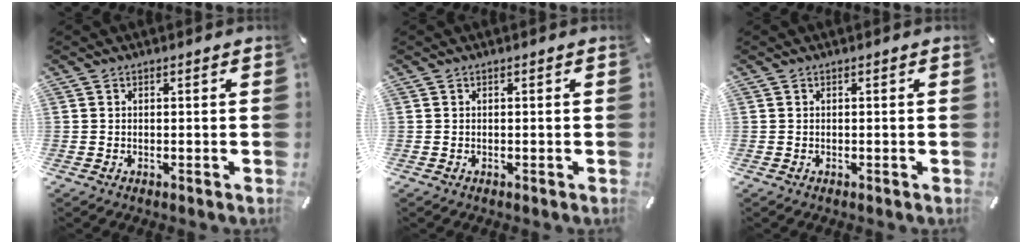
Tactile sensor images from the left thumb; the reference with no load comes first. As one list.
[{"total": 0.0}, {"total": 0.0}]